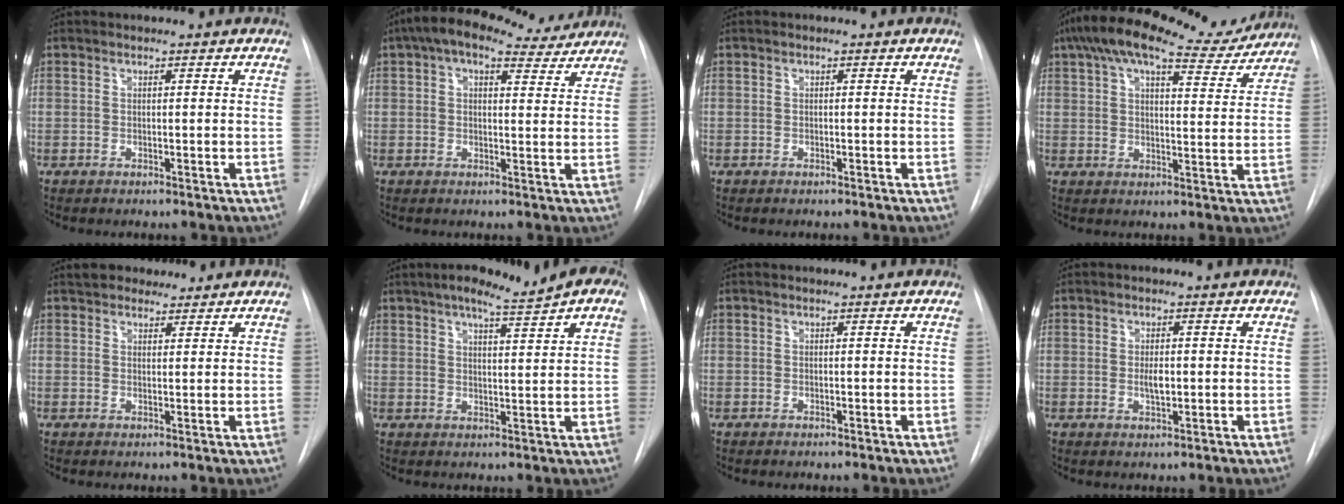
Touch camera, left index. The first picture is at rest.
{"total": 11.1, "force": [8.8, 3.9, 5.5], "torque": [-0.083, 0.040, 0.117]}
{"total": 0.0}
{"total": 17.7, "force": [15.2, 4.2, 8.1], "torque": [-0.131, 0.030, 0.207]}
{"total": 5.1, "force": [4.4, 2.3, 1.3], "torque": [-0.009, 0.022, 0.070]}
{"total": 10.3, "force": [7.3, 1.2, 7.2], "torque": [-0.101, 0.019, 0.092]}
{"total": 0.0}
{"total": 2.4, "force": [-0.1, 0.9, 2.2], "torque": [-0.042, -0.001, 0.000]}